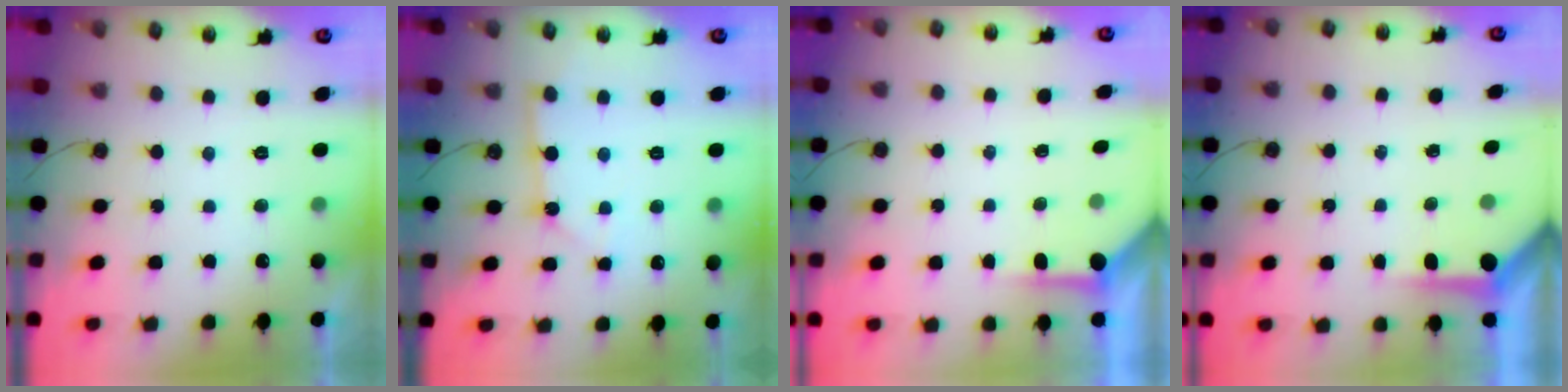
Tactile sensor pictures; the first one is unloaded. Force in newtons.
{"total": 2.8, "press": 2.8, "slide": 0.1}
{"total": 3.5, "press": 3.5, "slide": 0.5}
{"total": 4.0, "press": 4.0, "slide": 0.4}